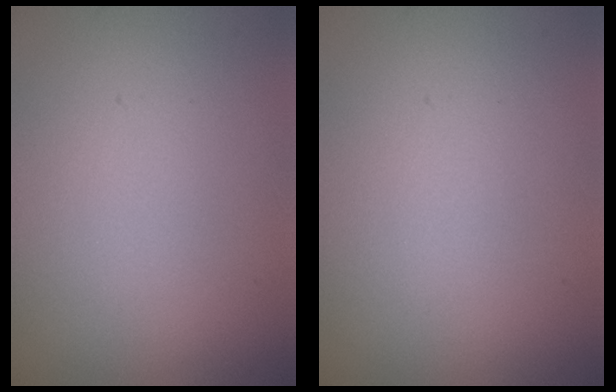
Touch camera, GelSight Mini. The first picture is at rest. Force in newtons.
{"total": 0.0}